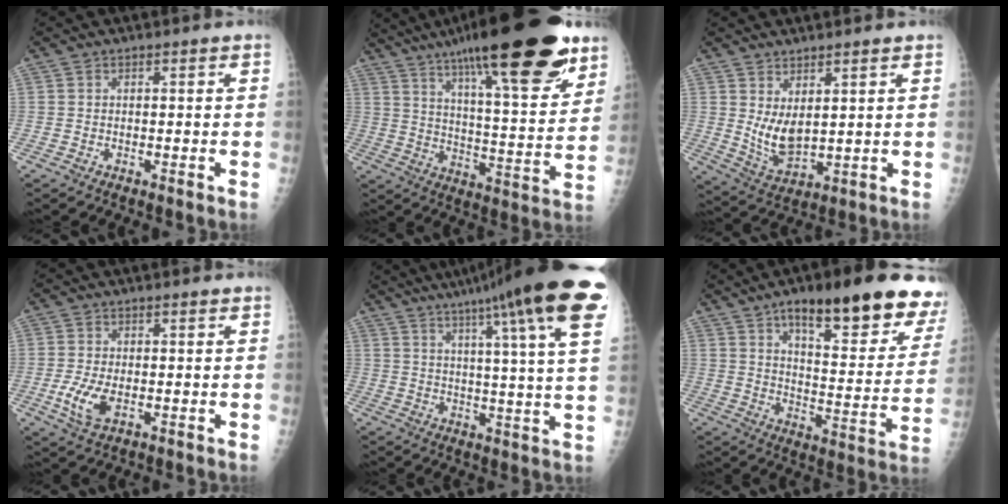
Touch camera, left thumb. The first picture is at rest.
{"total": 28.7, "force": [18.8, 6.5, 20.8], "torque": [-0.295, -0.048, 0.291]}
{"total": 7.5, "force": [2.8, 3.4, 6.0], "torque": [-0.100, -0.034, 0.064]}
{"total": 5.6, "force": [-1.3, 2.9, 4.6], "torque": [-0.105, -0.008, -0.022]}
{"total": 23.1, "force": [13.2, 2.0, 18.8], "torque": [-0.270, -0.022, 0.168]}
{"total": 24.7, "force": [15.3, 7.3, 18.0], "torque": [-0.200, -0.051, 0.212]}